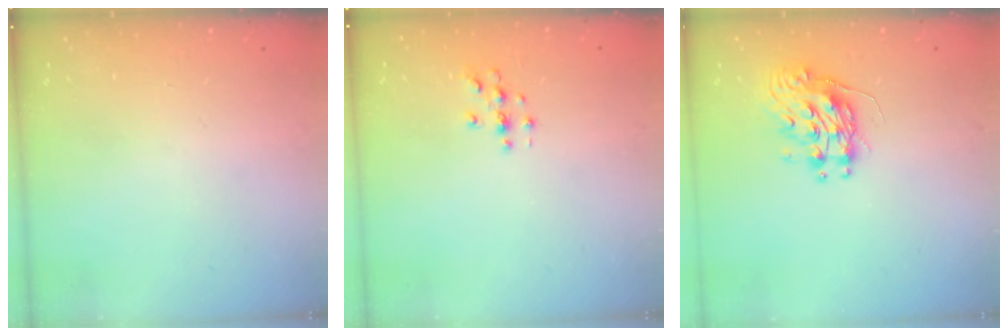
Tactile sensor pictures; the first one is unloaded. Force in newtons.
{"total": 3.0, "press": 3.0, "slide": 0.3}
{"total": 9.6, "press": 9.6, "slide": 0.4}